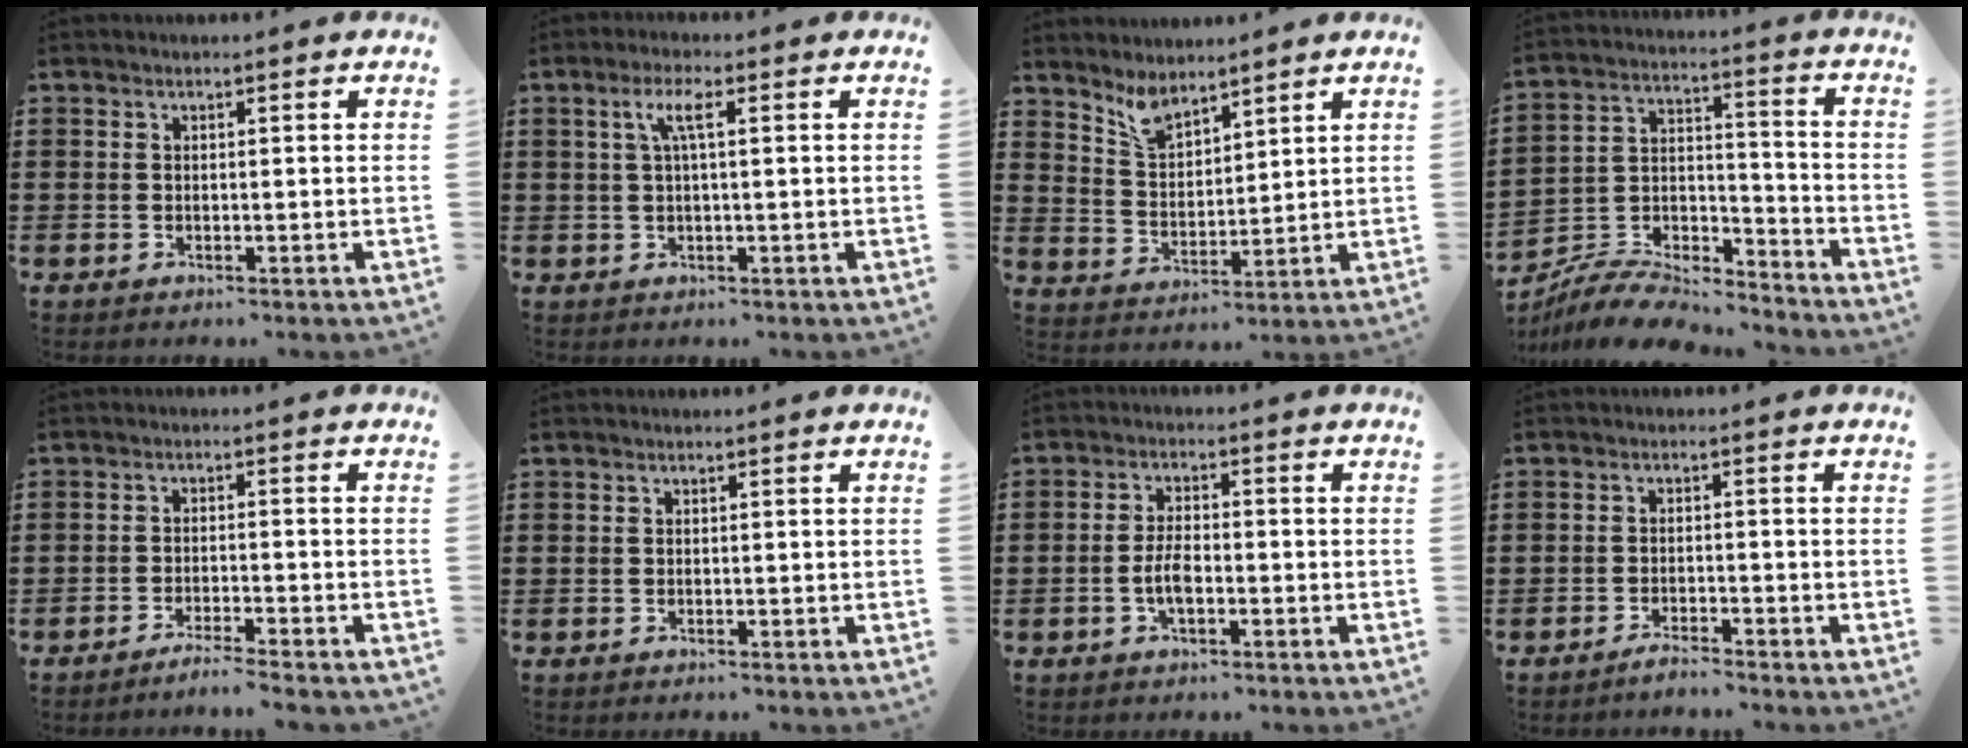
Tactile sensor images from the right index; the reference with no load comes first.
{"total": 3.5, "force": [0.7, 0.4, 3.4], "torque": [-0.067, 0.004, 0.009]}
{"total": 4.9, "force": [4.3, 1.8, 1.6], "torque": [-0.046, -0.009, 0.080]}
{"total": 8.2, "force": [-7.9, 1.6, 1.5], "torque": [-0.029, 0.014, -0.156]}
{"total": 2.5, "force": [-2.4, -0.4, 0.7], "torque": [-0.013, 0.001, -0.048]}
{"total": 0.0}
{"total": 4.0, "force": [-1.1, 1.8, 3.4], "torque": [-0.077, 0.001, -0.024]}
{"total": 1.9, "force": [-1.9, 0.0, 0.5], "torque": [-0.012, 0.001, -0.035]}